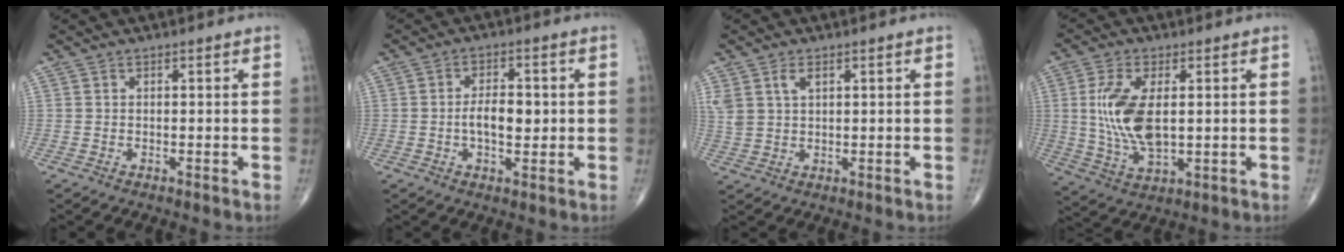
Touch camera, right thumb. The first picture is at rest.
{"total": 6.2, "force": [-0.2, 3.2, 5.3], "torque": [-0.083, 0.006, -0.006]}
{"total": 4.7, "force": [2.2, 2.7, 3.2], "torque": [-0.068, -0.001, 0.050]}
{"total": 12.0, "force": [1.3, 5.8, 10.4], "torque": [-0.214, -0.012, 0.031]}